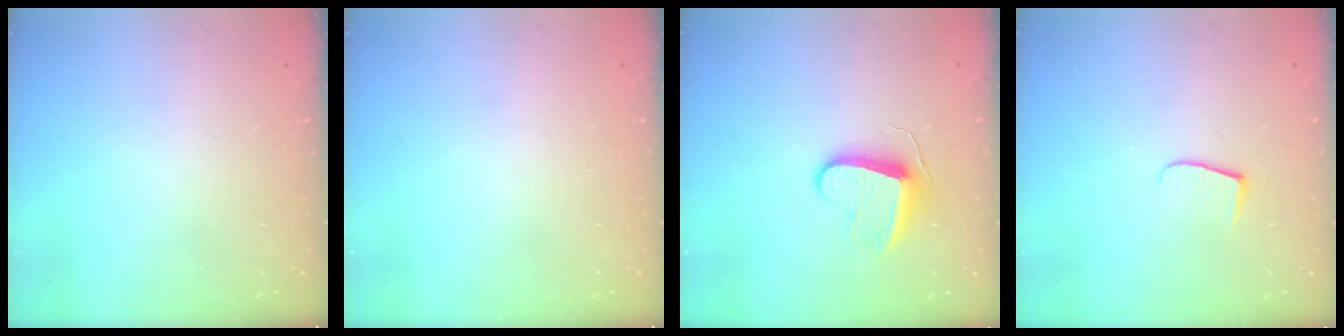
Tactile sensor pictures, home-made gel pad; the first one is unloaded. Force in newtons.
{"total": 0.0}
{"total": 9.1, "press": 9.1, "slide": 0.7}
{"total": 6.2, "press": 6.1, "slide": 0.6}